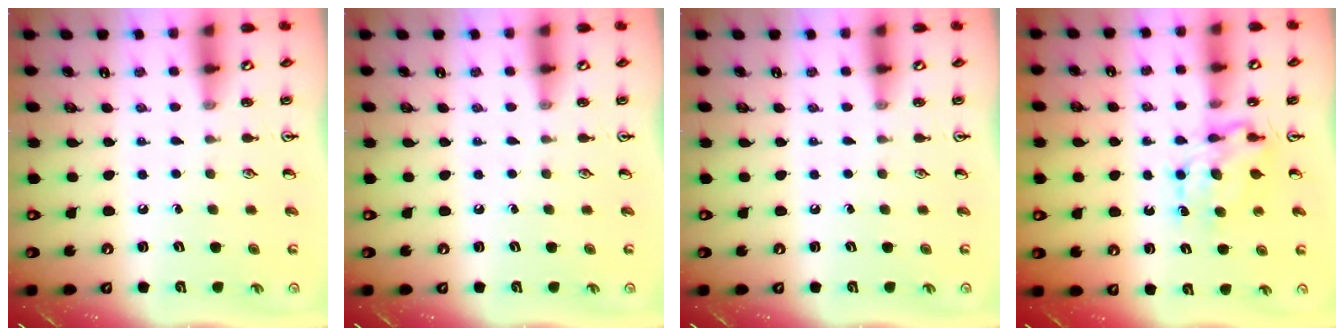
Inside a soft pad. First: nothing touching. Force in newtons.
{"total": 0.0}
{"total": 0.0}
{"total": 7.0, "press": 7.0, "slide": 0.6}